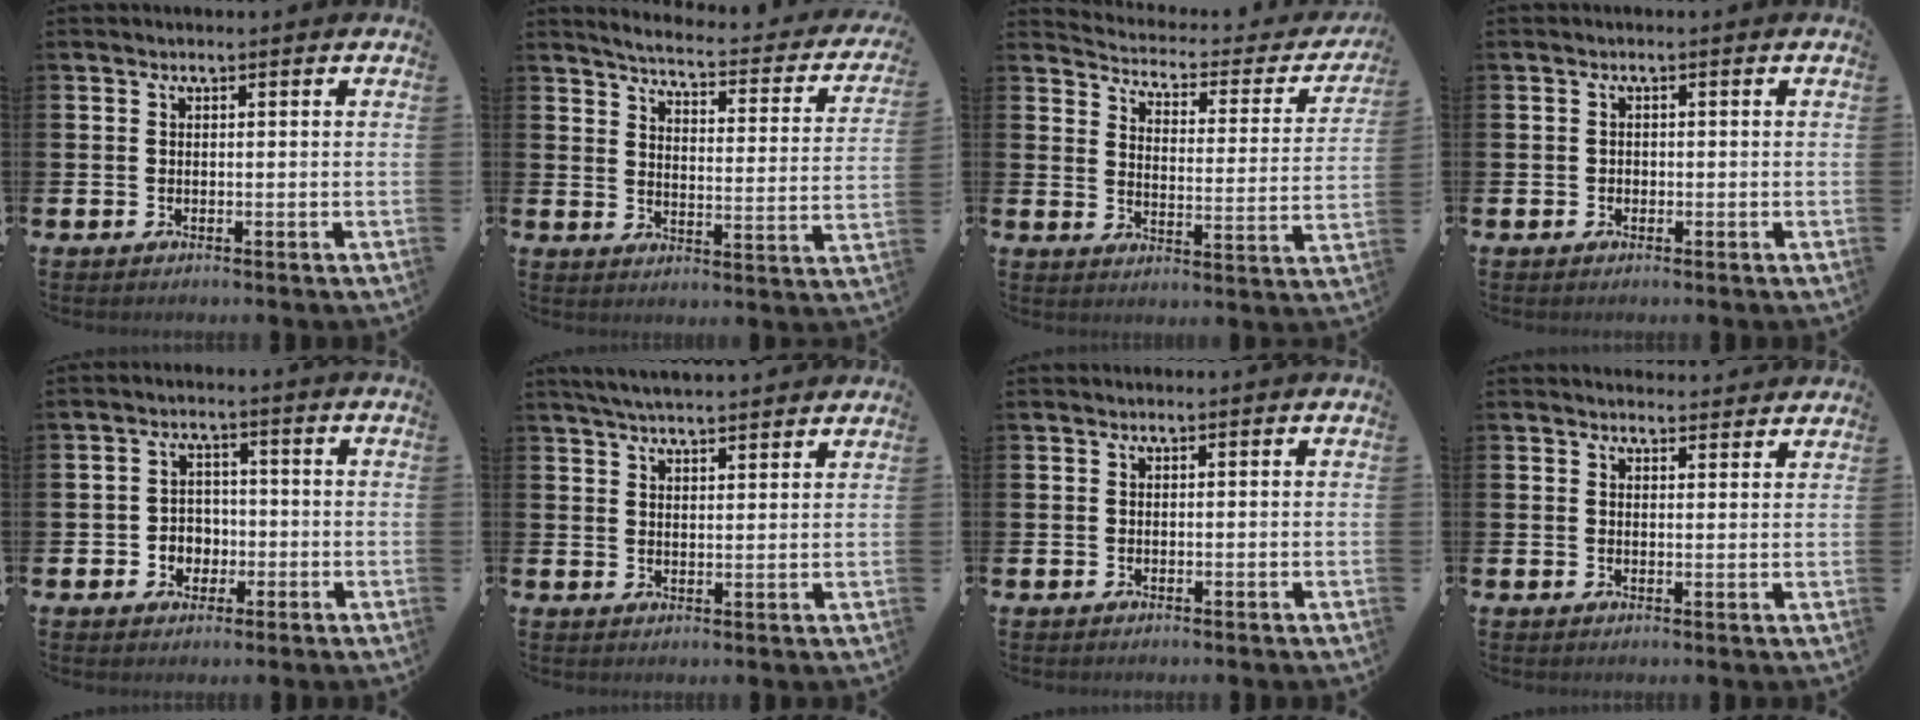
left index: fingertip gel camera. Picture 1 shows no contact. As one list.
[{"total": 3.7, "force": [3.4, 0.2, 1.4], "torque": [-0.043, -0.040, 0.047]}, {"total": 3.9, "force": [3.6, 1.3, 0.8], "torque": [-0.037, -0.039, 0.051]}, {"total": 0.7, "force": [-0.2, 0.6, 0.1], "torque": [-0.010, 0.008, -0.005]}, {"total": 3.2, "force": [-0.8, 3.0, 0.8], "torque": [-0.017, -0.001, -0.025]}, {"total": 4.3, "force": [4.2, 0.2, 0.8], "torque": [-0.025, -0.016, 0.076]}, {"total": 0.0}, {"total": 2.2, "force": [2.2, 0.4, -0.1], "torque": [0.007, -0.016, 0.038]}]